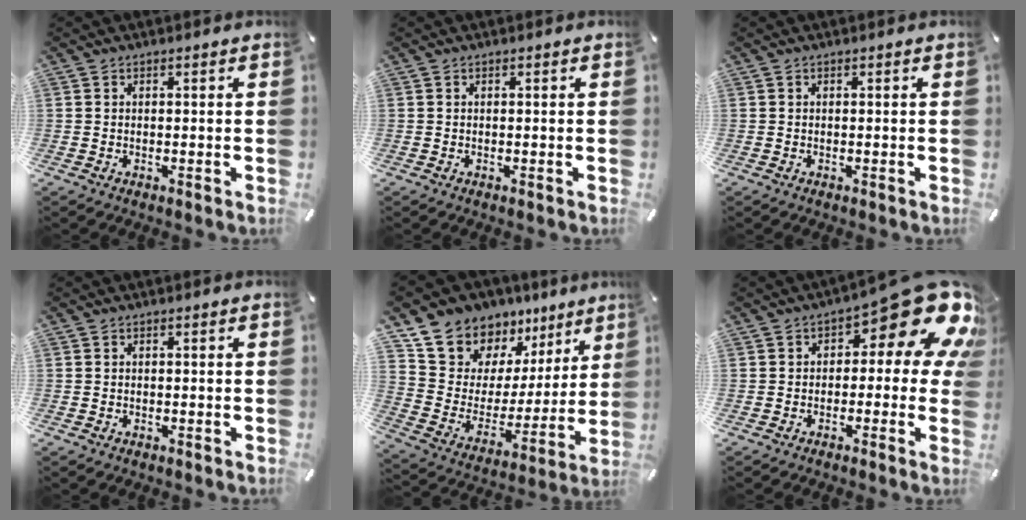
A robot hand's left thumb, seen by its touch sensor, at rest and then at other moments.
{"total": 0.0}
{"total": 0.0}
{"total": 0.0}
{"total": 13.4, "force": [10.7, 8.0, 0.8], "torque": [-0.040, -0.103, 0.198]}
{"total": 17.8, "force": [8.0, 7.2, 14.1], "torque": [-0.174, -0.055, 0.133]}